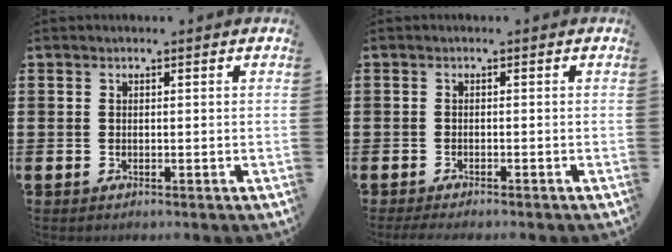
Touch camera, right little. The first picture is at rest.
{"total": 0.9, "force": [-0.7, 0.0, 0.5], "torque": [-0.008, -0.002, -0.014]}